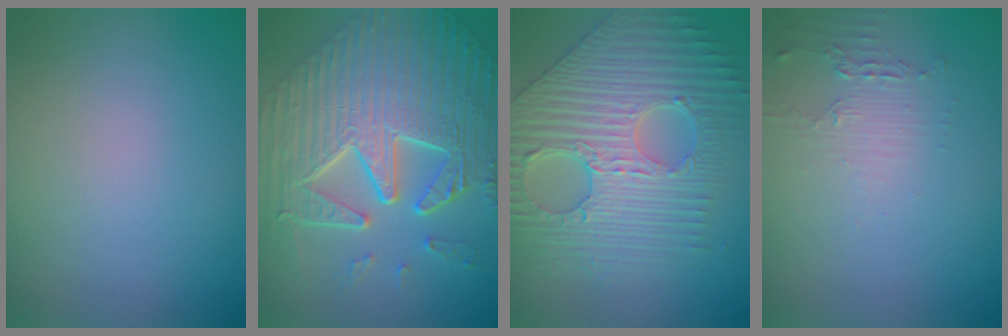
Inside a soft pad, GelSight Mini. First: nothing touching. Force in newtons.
{"total": 10.6, "press": 7.3, "slide": 7.7}
{"total": 9.9, "press": 7.0, "slide": 7.0}
{"total": 1.5, "press": 1.5, "slide": 0.4}